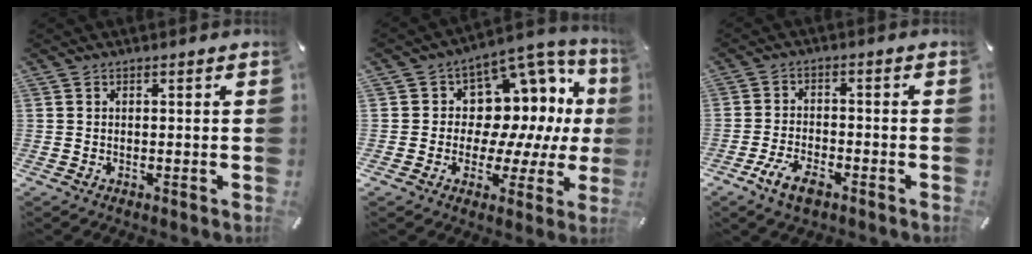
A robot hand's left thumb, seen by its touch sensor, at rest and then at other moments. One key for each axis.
{"total": 10.8, "fx": 3.0, "fy": 9.1, "fz": 4.9, "tx": -0.055, "ty": -0.059, "tz": 0.060}
{"total": 6.6, "fx": -3.8, "fy": 3.4, "fz": 4.2, "tx": -0.096, "ty": 0.012, "tz": -0.074}